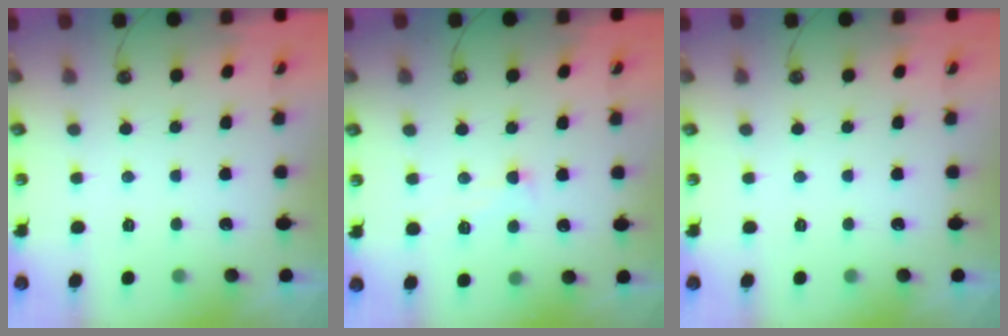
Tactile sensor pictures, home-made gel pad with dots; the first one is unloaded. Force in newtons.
{"total": 2.4, "press": 2.4, "slide": 0.3}
{"total": 0.0}